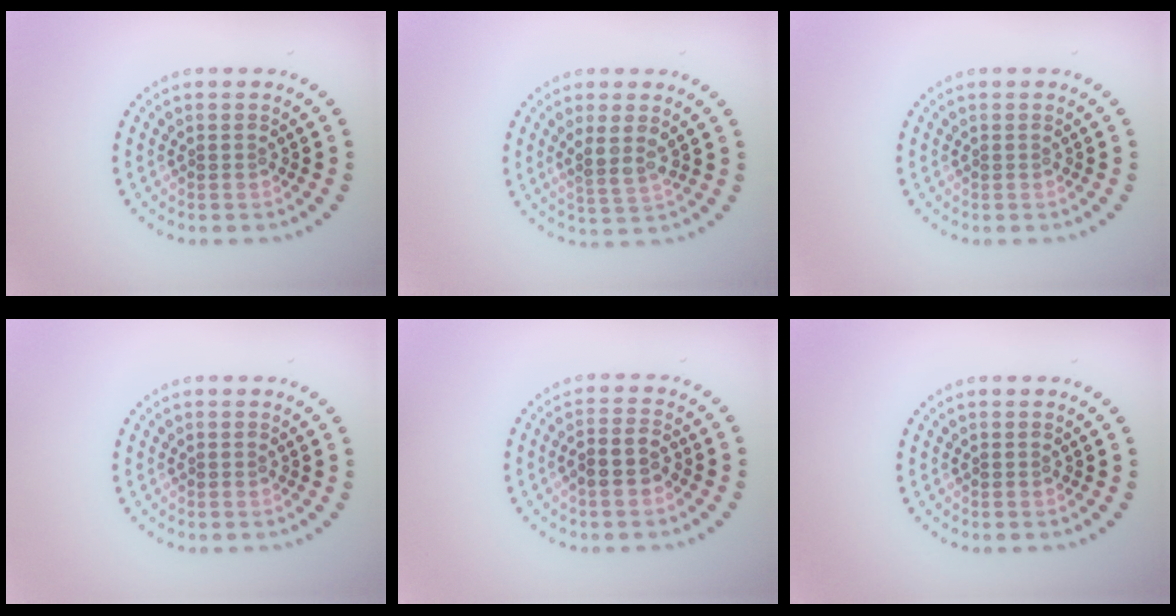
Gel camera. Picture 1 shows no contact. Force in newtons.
{"total": 2.5, "press": 2.1, "slide": 1.3}
{"total": 0.0}
{"total": 0.0}
{"total": 2.5, "press": 2.3, "slide": 0.9}
{"total": 0.0}